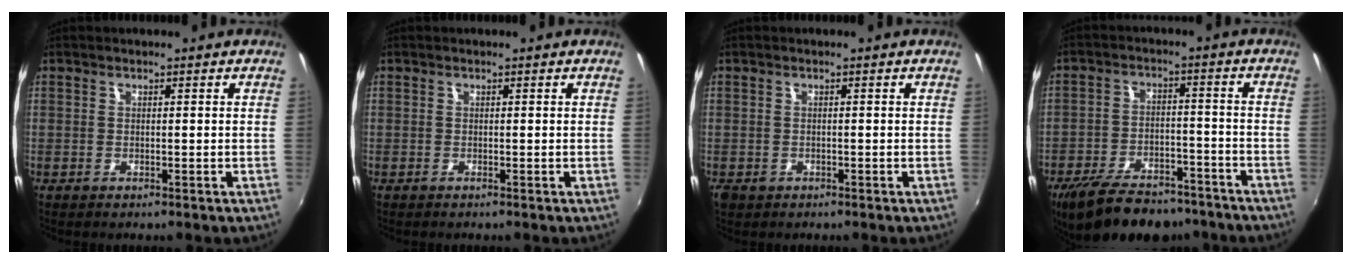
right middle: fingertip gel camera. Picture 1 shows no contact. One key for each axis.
{"total": 0.0}
{"total": 1.9, "fx": -0.9, "fy": 1.4, "fz": 0.8, "tx": -0.018, "ty": -0.006, "tz": -0.015}
{"total": 18.0, "fx": -14.2, "fy": 7.3, "fz": 8.3, "tx": -0.172, "ty": -0.008, "tz": -0.207}